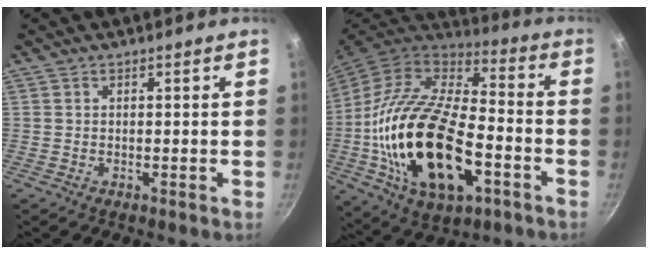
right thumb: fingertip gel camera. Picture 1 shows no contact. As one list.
[{"total": 28.5, "force": [-6.8, 14.9, 23.4], "torque": [-0.431, 0.017, -0.116]}]